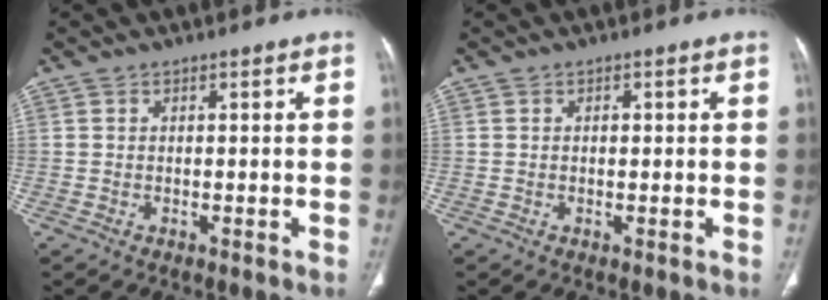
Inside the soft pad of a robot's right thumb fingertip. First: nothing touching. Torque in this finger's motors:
{"motor_torque": [0.03, -0.25, 0.25, -0.02, 0.04]}